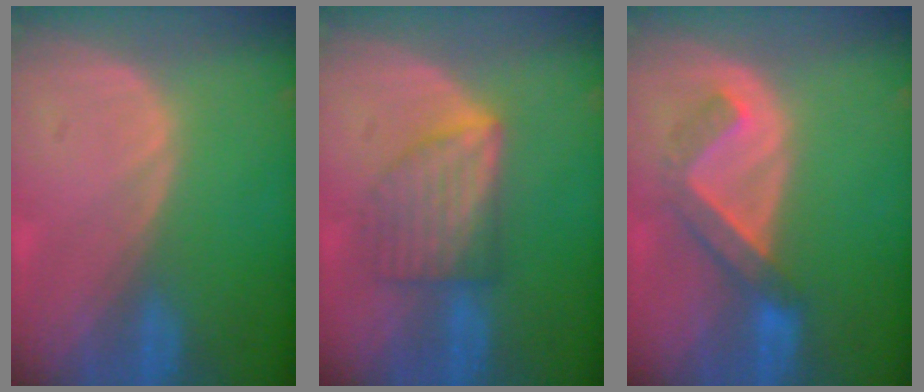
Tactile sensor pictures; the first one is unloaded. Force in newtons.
{"total": 6.1, "press": 6.1, "slide": 0.2}
{"total": 5.0, "press": 4.9, "slide": 1.0}